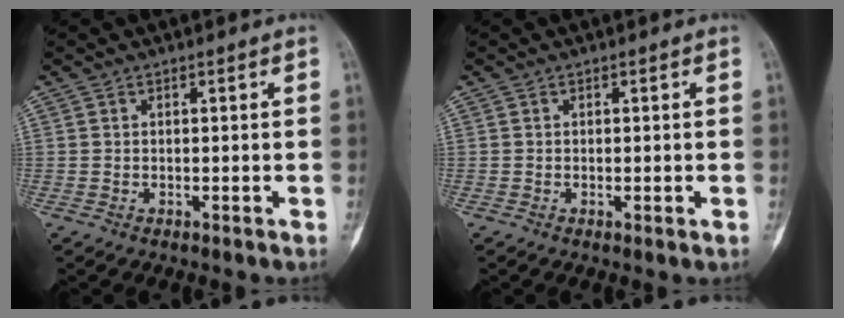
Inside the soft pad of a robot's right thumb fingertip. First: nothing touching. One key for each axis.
{"total": 1.0, "fx": -0.2, "fy": 0.3, "fz": 0.9, "tx": -0.014, "ty": -0.003, "tz": -0.002}